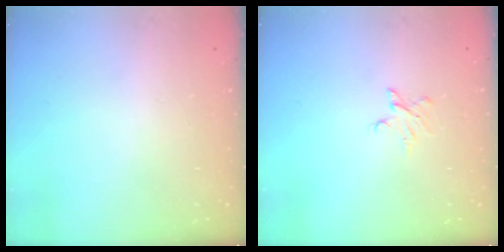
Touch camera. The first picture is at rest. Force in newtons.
{"total": 3.5, "press": 3.5, "slide": 0.3}